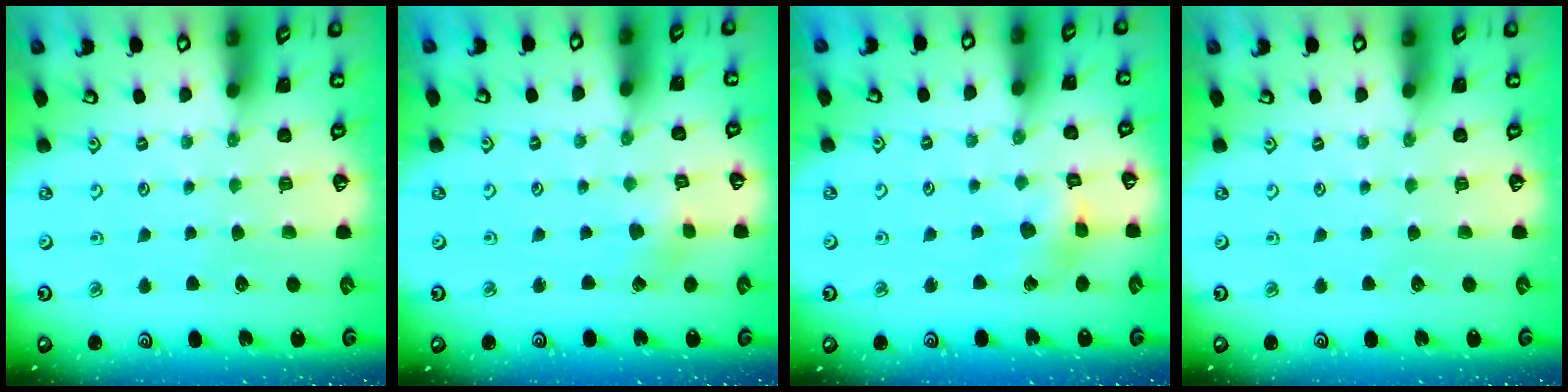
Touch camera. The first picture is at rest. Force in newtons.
{"total": 2.0, "press": 1.9, "slide": 0.3}
{"total": 5.8, "press": 5.8, "slide": 0.5}
{"total": 0.0}